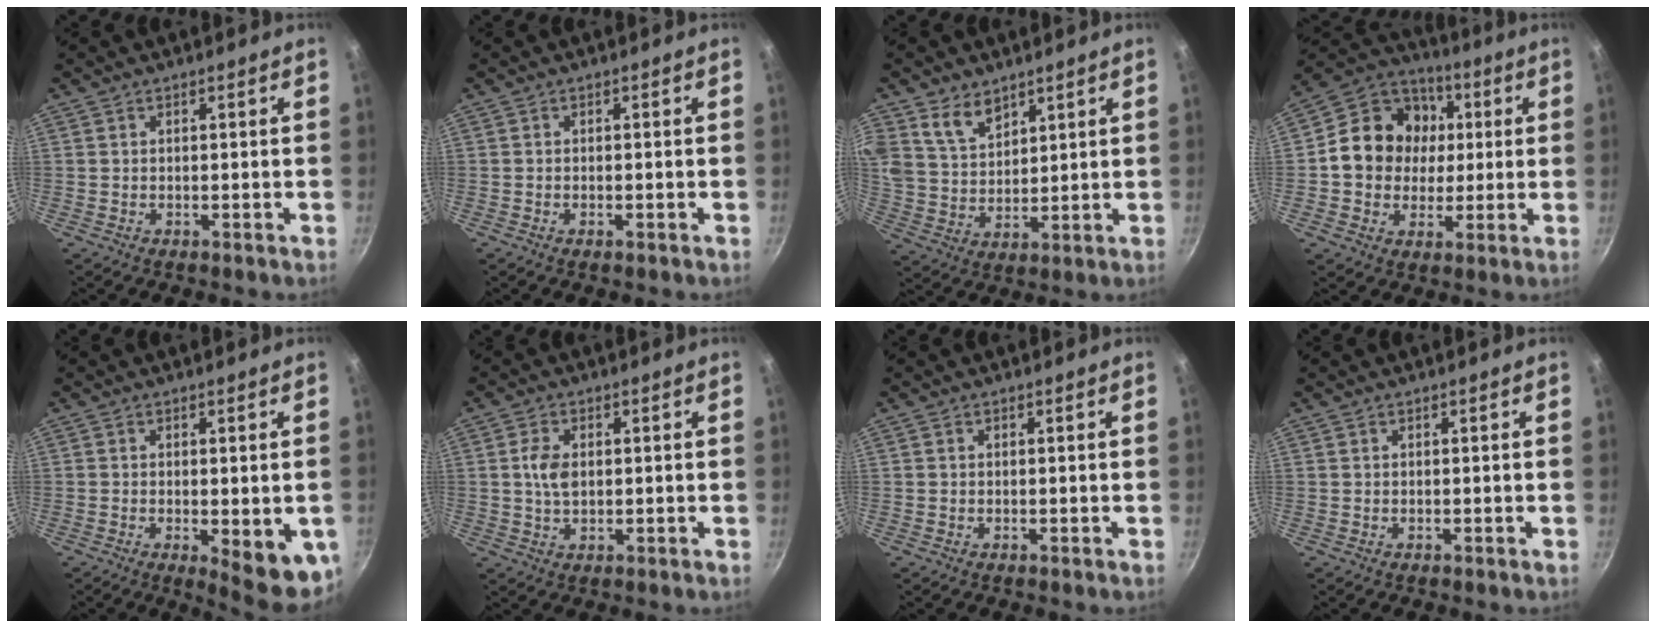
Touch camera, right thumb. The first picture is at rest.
{"total": 0.6, "force": [-0.3, 0.1, 0.4], "torque": [-0.008, 0.002, -0.008]}
{"total": 8.1, "force": [5.2, 5.1, 3.6], "torque": [-0.049, -0.029, 0.105]}
{"total": 15.8, "force": [1.6, 13.7, 7.7], "torque": [-0.100, 0.016, 0.013]}
{"total": 10.2, "force": [-2.4, 3.2, 9.4], "torque": [-0.099, -0.007, -0.022]}
{"total": 4.7, "force": [0.5, 3.0, 3.6], "torque": [-0.064, 0.002, 0.009]}
{"total": 0.0}
{"total": 0.0}